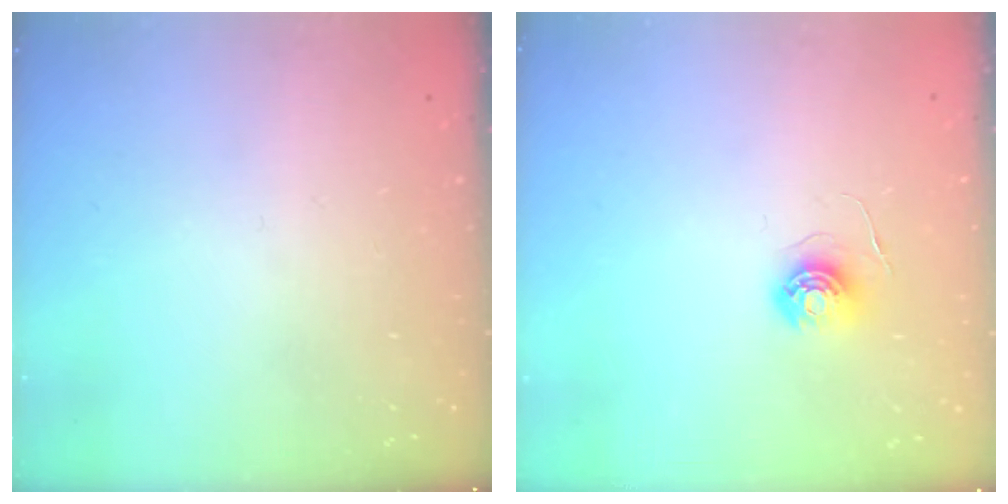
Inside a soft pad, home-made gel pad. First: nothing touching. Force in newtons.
{"total": 6.0, "press": 6.0, "slide": 0.3}